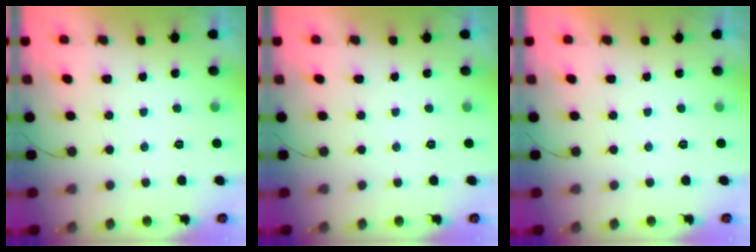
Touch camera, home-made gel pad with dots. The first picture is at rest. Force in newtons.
{"total": 0.0}
{"total": 1.7, "press": 1.7, "slide": 0.0}